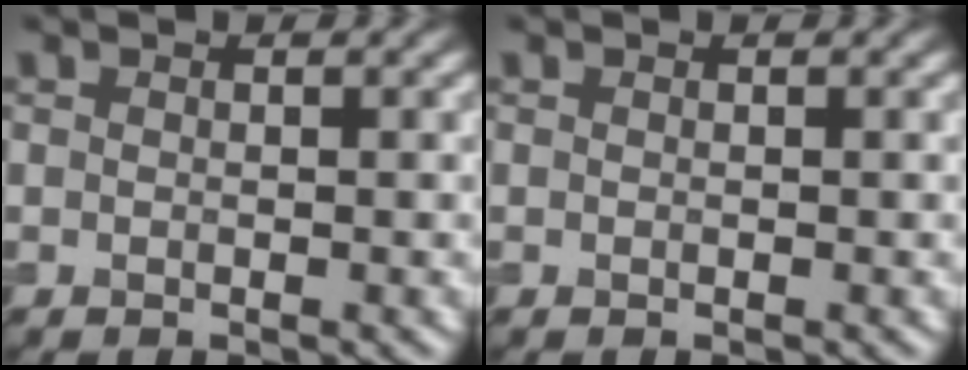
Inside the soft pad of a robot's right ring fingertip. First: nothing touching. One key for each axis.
{"total": 0.0}